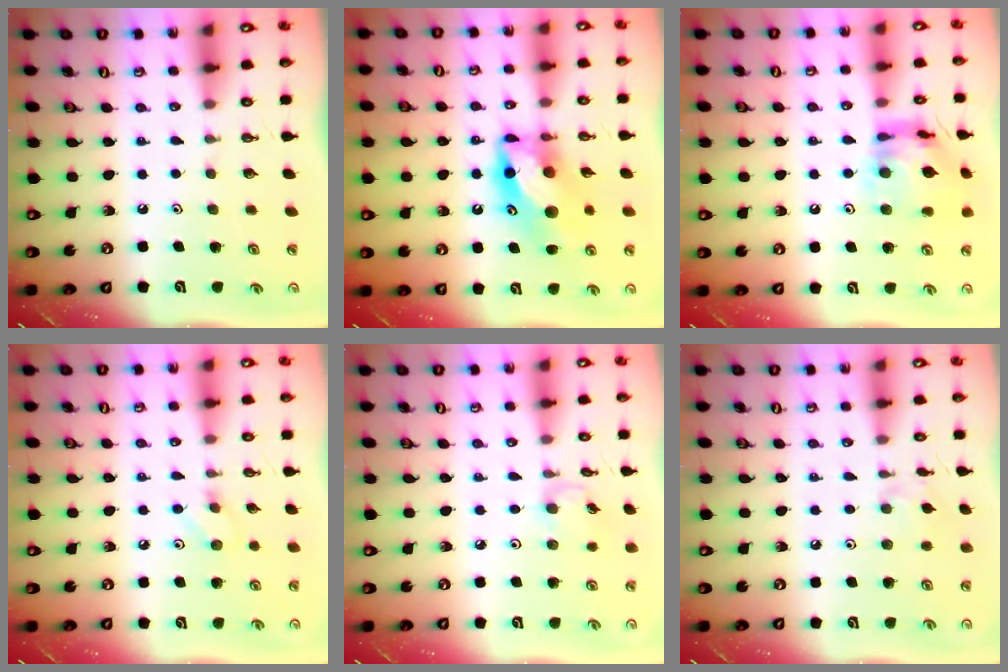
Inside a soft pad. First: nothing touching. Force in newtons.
{"total": 17.3, "press": 17.3, "slide": 0.6}
{"total": 14.5, "press": 14.4, "slide": 1.5}
{"total": 5.0, "press": 5.0, "slide": 0.6}
{"total": 2.9, "press": 2.9, "slide": 0.1}
{"total": 2.8, "press": 2.8, "slide": 0.1}